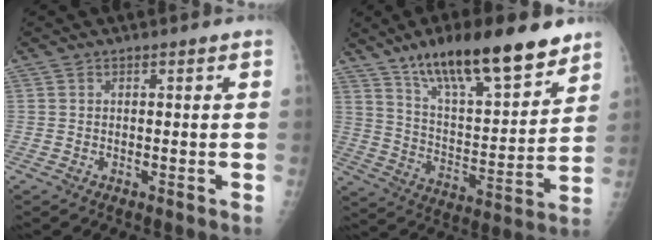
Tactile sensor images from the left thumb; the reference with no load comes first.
{"total": 21.4, "force": [14.8, 6.2, 14.1], "torque": [-0.196, -0.068, 0.248]}